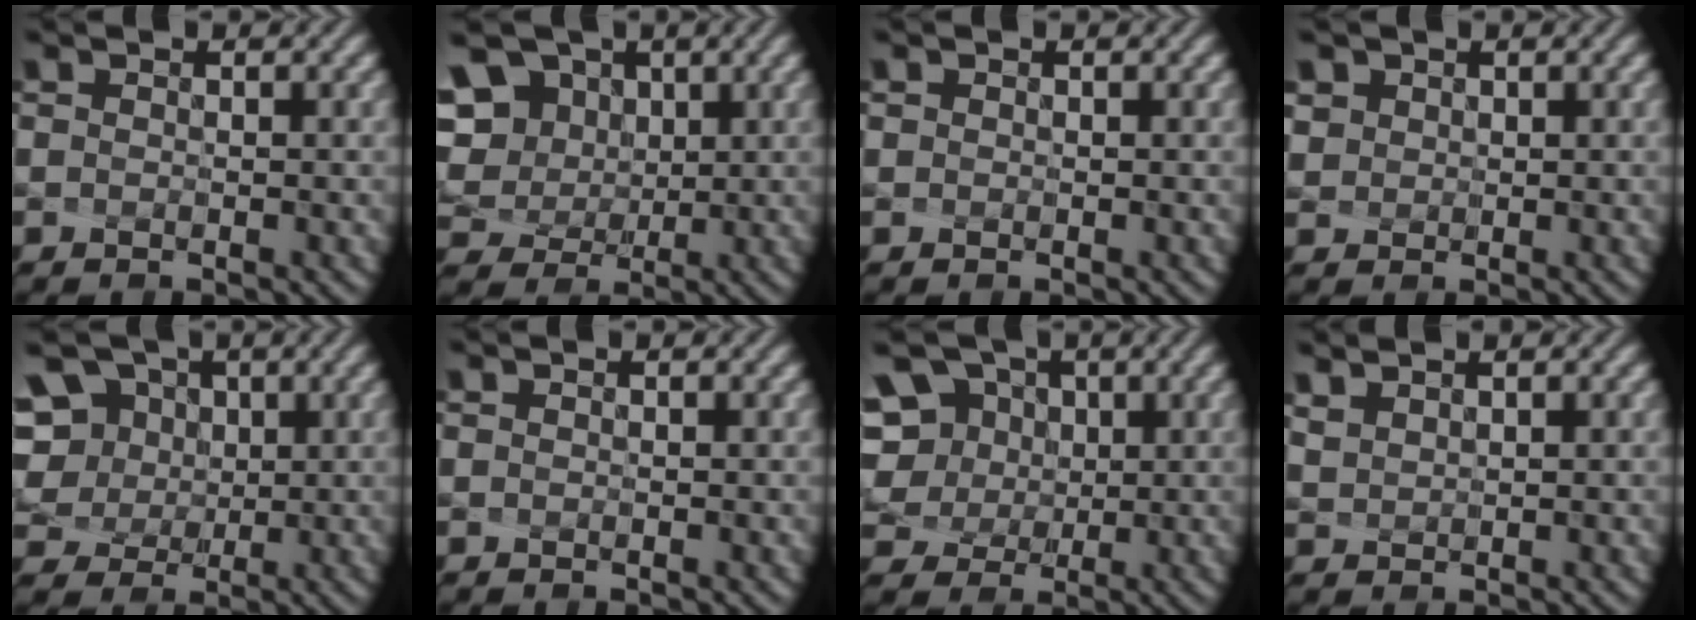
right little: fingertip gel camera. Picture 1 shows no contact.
{"total": 9.7, "force": [4.5, 7.3, 4.6], "torque": [-0.116, 0.019, 0.086]}
{"total": 0.7, "force": [0.3, 0.6, 0.2], "torque": [0.003, 0.007, 0.003]}
{"total": 2.0, "force": [1.2, 1.5, 0.3], "torque": [-0.022, -0.002, 0.037]}
{"total": 7.5, "force": [3.4, 5.6, 3.6], "torque": [-0.085, 0.016, 0.063]}
{"total": 0.0}
{"total": 6.8, "force": [3.0, 5.2, 3.2], "torque": [-0.077, 0.012, 0.057]}
{"total": 1.8, "force": [1.6, 0.7, 0.5], "torque": [-0.043, 0.005, 0.055]}